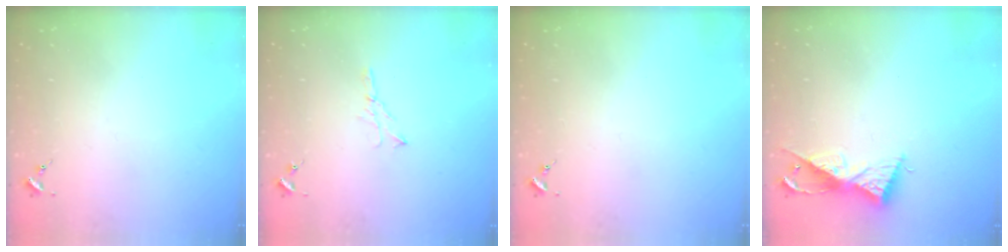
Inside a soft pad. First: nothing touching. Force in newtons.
{"total": 3.9, "press": 3.9, "slide": 0.4}
{"total": 0.0}
{"total": 9.1, "press": 9.1, "slide": 0.5}